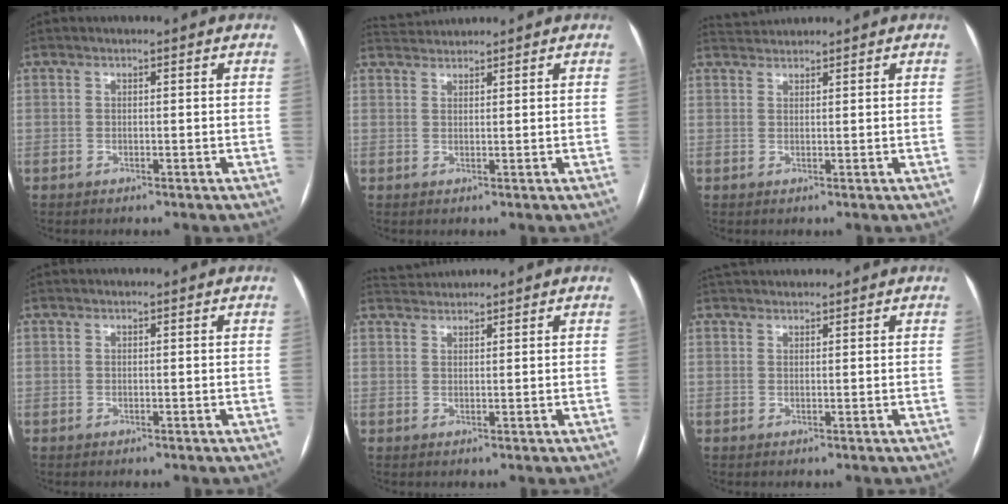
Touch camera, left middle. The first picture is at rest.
{"total": 2.6, "force": [2.6, -0.3, -0.4], "torque": [-0.004, 0.017, 0.055]}
{"total": 2.1, "force": [2.0, -0.2, -0.4], "torque": [-0.004, 0.015, 0.047]}
{"total": 0.0}
{"total": 2.5, "force": [2.5, -0.3, -0.4], "torque": [-0.004, 0.016, 0.053]}
{"total": 3.7, "force": [3.5, 0.4, 0.9], "torque": [-0.013, 0.035, 0.061]}